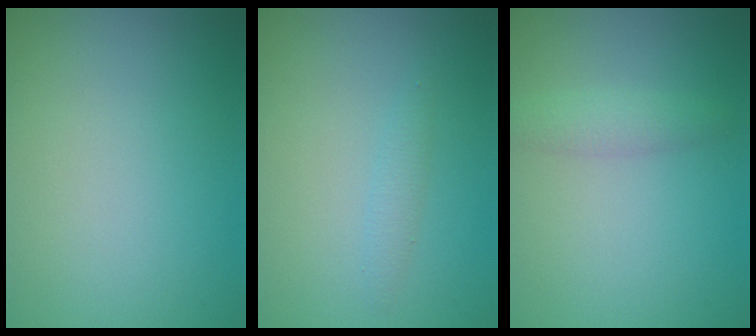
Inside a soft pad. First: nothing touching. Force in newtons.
{"total": 1.0, "press": 1.0, "slide": 0.0}
{"total": 1.7, "press": 1.7, "slide": 0.1}